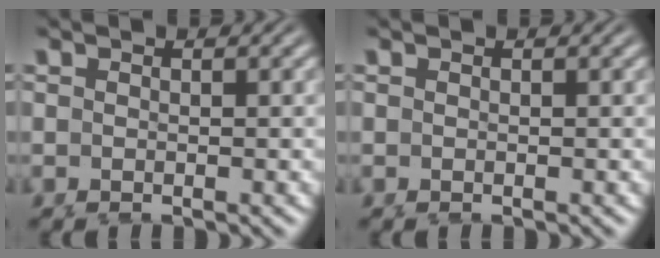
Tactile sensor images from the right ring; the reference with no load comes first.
{"total": 0.0}